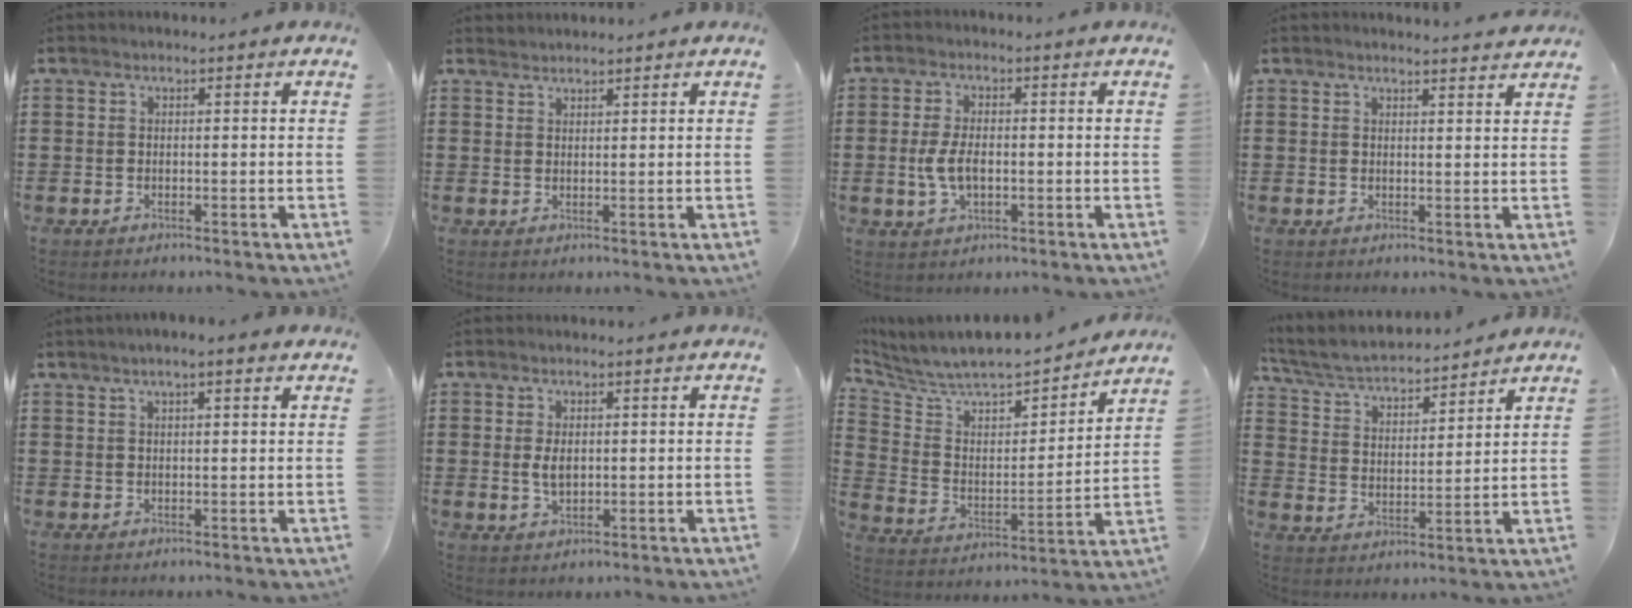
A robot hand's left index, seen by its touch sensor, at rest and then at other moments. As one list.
[{"total": 1.4, "force": [1.4, 0.1, -0.2], "torque": [0.000, 0.001, 0.029]}, {"total": 5.1, "force": [-0.5, 2.5, 4.4], "torque": [-0.107, -0.004, -0.017]}, {"total": 2.0, "force": [2.0, -0.1, 0.3], "torque": [-0.002, -0.007, 0.037]}, {"total": 2.3, "force": [1.6, 0.1, 1.7], "torque": [-0.034, 0.004, 0.028]}, {"total": 3.1, "force": [0.3, 1.8, 2.6], "torque": [-0.053, 0.006, 0.005]}, {"total": 6.1, "force": [5.7, 1.5, 1.2], "torque": [-0.060, -0.056, 0.092]}, {"total": 4.8, "force": [4.5, 0.7, 1.5], "torque": [-0.052, -0.028, 0.073]}]